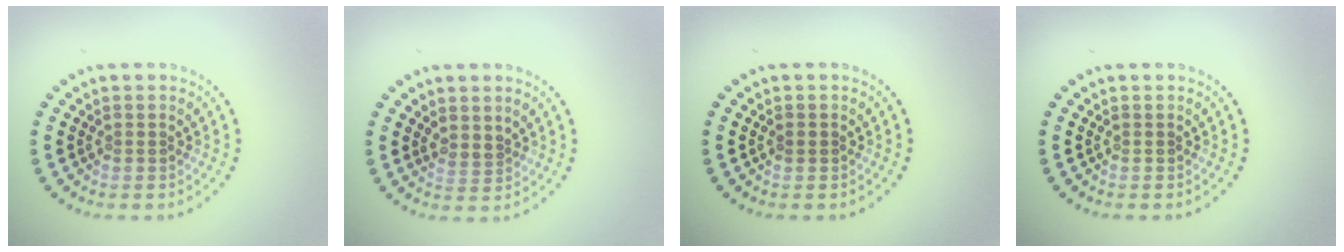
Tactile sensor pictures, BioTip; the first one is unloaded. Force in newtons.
{"total": 1.0, "press": 0.6, "slide": 0.8}
{"total": 0.7, "press": 0.6, "slide": 0.1}
{"total": 0.0}